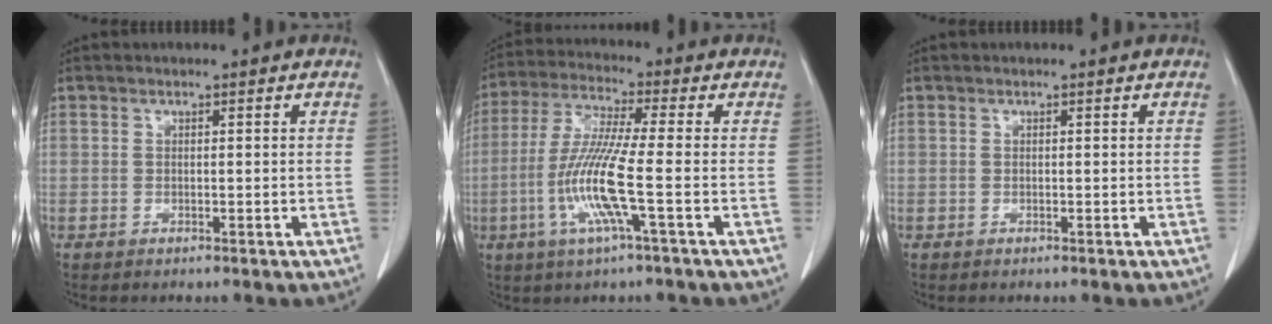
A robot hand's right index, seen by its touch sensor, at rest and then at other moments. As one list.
[{"total": 11.0, "force": [-2.8, -0.4, 10.6], "torque": [-0.221, -0.013, -0.065]}, {"total": 0.0}]